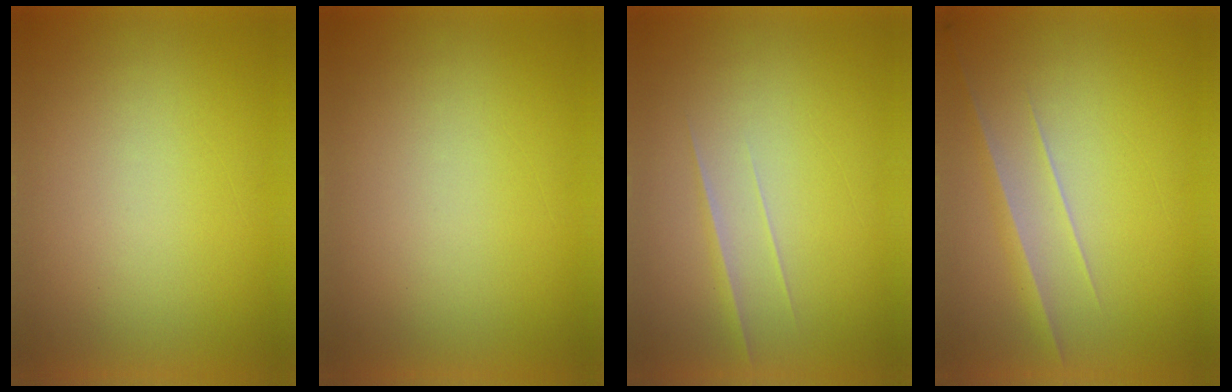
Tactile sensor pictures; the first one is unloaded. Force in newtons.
{"total": 0.0}
{"total": 1.5}
{"total": 2.8}